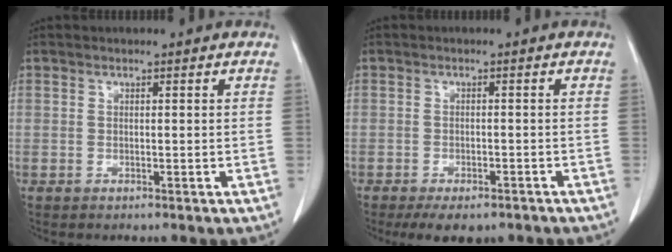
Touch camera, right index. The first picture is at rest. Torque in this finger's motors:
{"motor_torque": [-0.32, -0.09, -0.06, -0.04]}